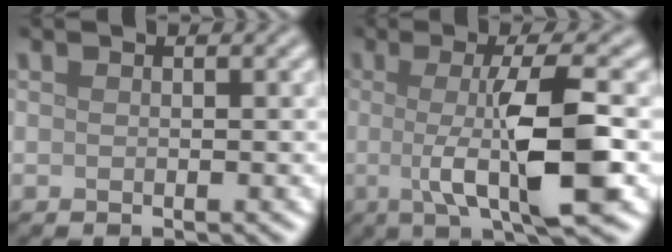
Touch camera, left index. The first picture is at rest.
{"total": 8.3, "force": [-0.3, 2.0, 8.0], "torque": [-0.120, -0.007, -0.007]}